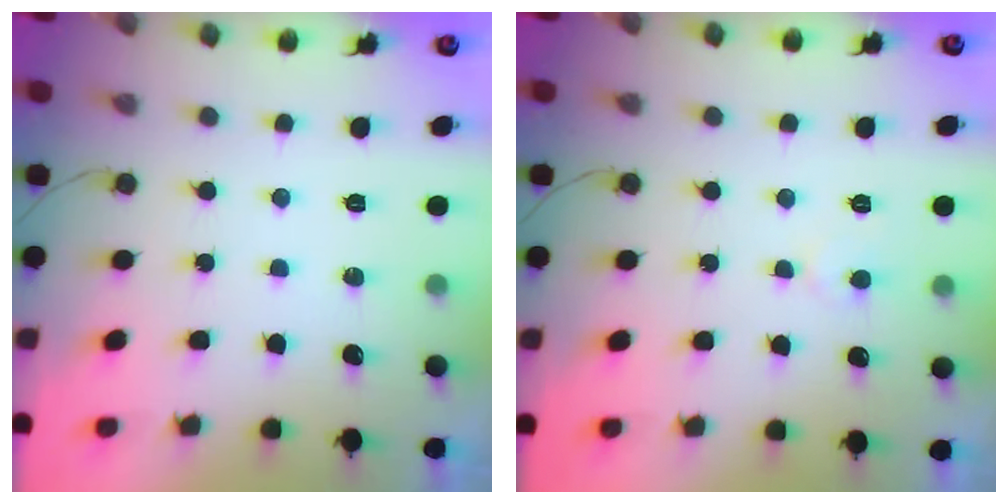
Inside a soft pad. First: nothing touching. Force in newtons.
{"total": 3.5, "press": 3.5, "slide": 0.4}